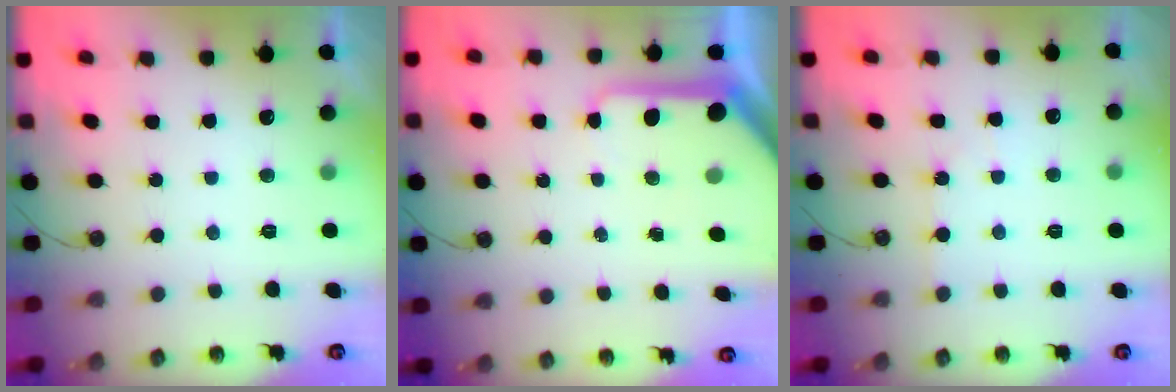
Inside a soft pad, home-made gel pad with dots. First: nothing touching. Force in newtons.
{"total": 9.8, "press": 9.8, "slide": 1.1}
{"total": 3.0, "press": 3.0, "slide": 0.4}